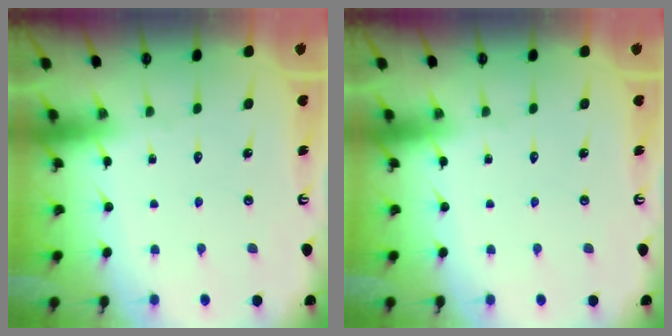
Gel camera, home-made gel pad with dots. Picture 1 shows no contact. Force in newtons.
{"total": 0.0}